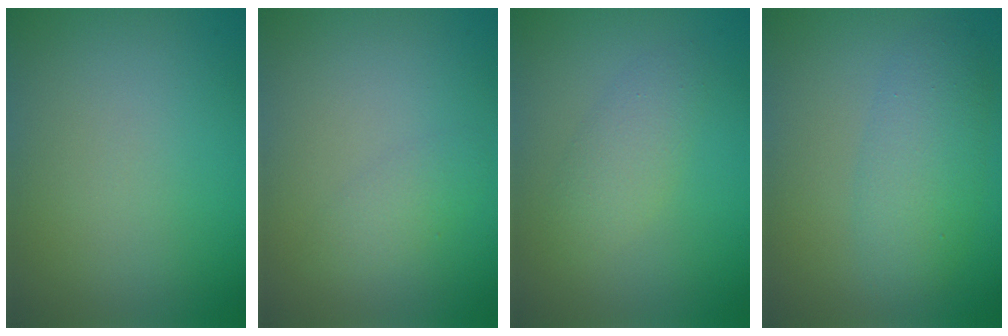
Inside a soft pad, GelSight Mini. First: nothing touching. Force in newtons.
{"total": 1.5, "press": 1.5, "slide": 0.1}
{"total": 2.2, "press": 2.2, "slide": 0.0}
{"total": 3.7, "press": 3.7, "slide": 0.1}